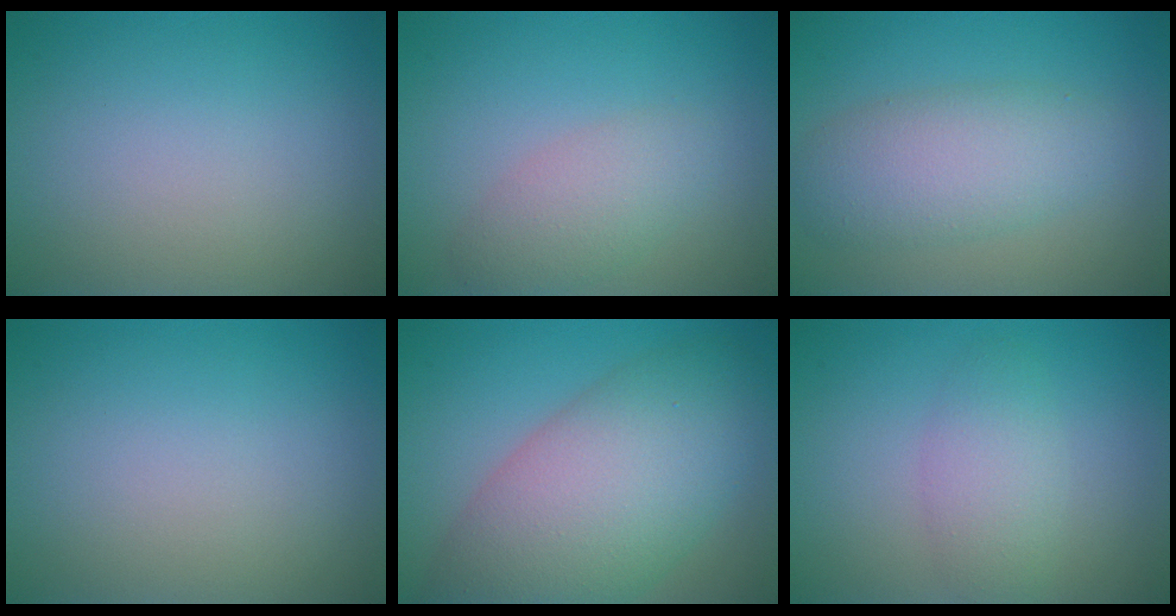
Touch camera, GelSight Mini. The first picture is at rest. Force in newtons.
{"total": 3.0, "press": 3.0, "slide": 0.1}
{"total": 4.9, "press": 4.9, "slide": 0.4}
{"total": 0.0}
{"total": 10.6, "press": 10.6, "slide": 0.5}
{"total": 2.8, "press": 2.8, "slide": 0.1}